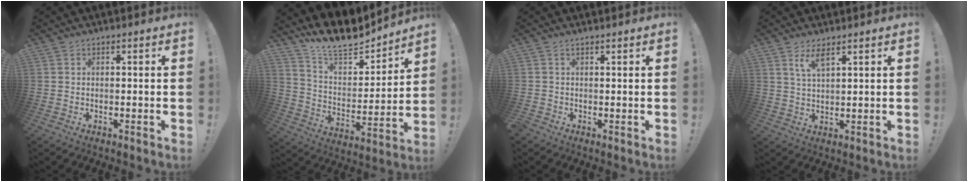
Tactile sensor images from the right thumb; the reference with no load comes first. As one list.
[{"total": 15.1, "force": [12.9, 5.4, 5.6], "torque": [-0.113, -0.097, 0.233]}, {"total": 0.9, "force": [0.1, 0.8, -0.3], "torque": [-0.001, 0.004, 0.004]}, {"total": 5.0, "force": [3.1, 1.1, 3.7], "torque": [-0.063, -0.011, 0.052]}]